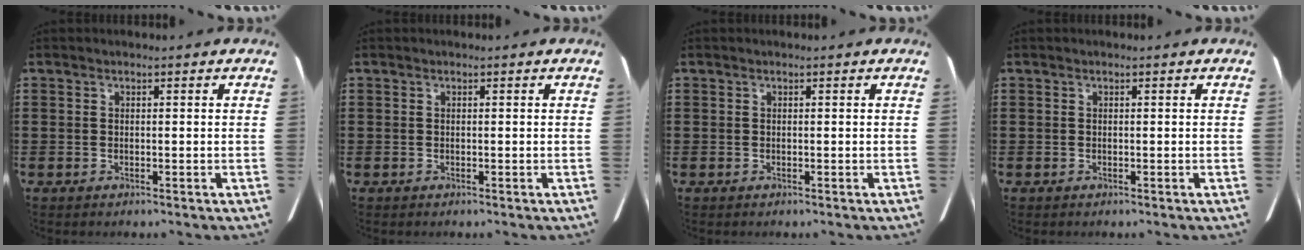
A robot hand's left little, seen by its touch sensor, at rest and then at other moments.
{"total": 0.0}
{"total": 0.0}
{"total": 0.0}